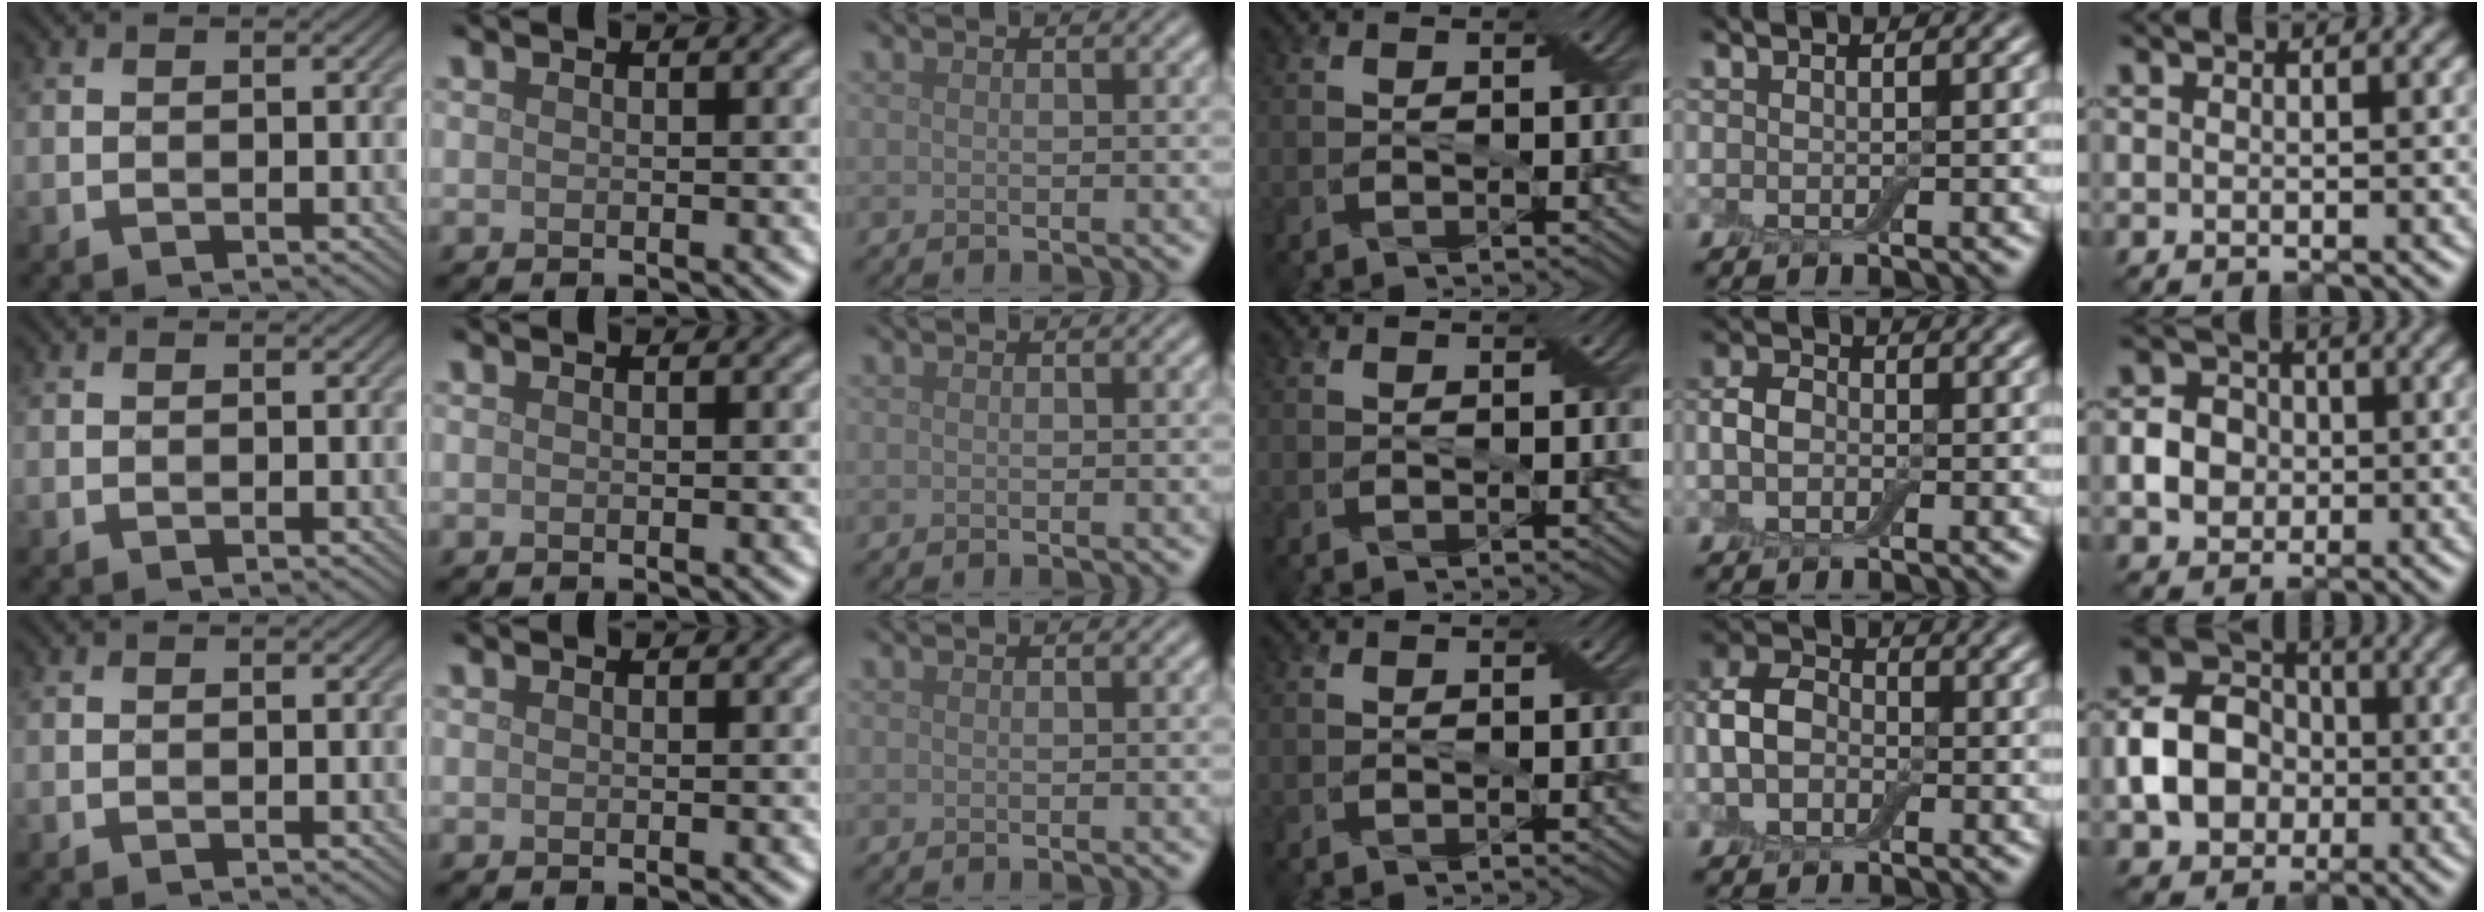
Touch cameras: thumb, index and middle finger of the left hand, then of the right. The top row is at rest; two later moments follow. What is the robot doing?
{"motion": "press", "object": "electronic device side button"}